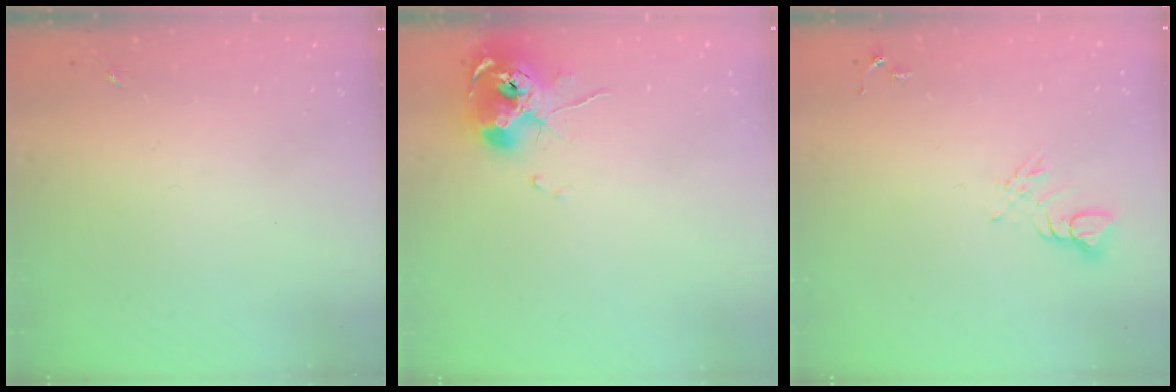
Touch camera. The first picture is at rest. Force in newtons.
{"total": 10.3, "press": 10.2, "slide": 1.5}
{"total": 6.6, "press": 6.6, "slide": 0.5}